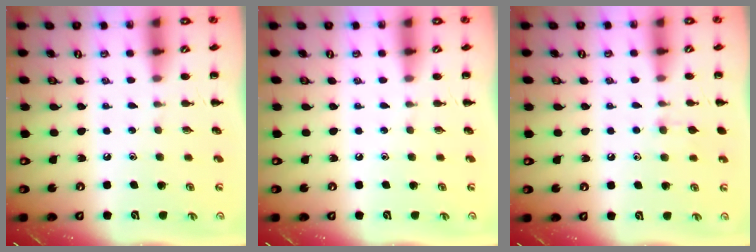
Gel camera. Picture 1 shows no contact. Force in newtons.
{"total": 0.0}
{"total": 6.4, "press": 6.1, "slide": 1.8}